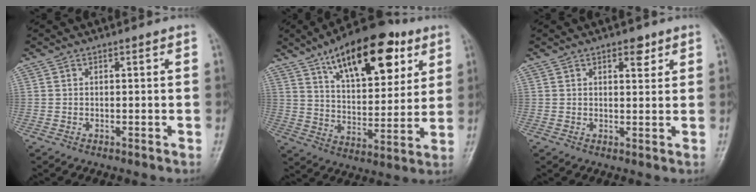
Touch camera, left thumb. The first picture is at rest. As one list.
[{"total": 21.0, "force": [11.2, 9.4, 15.1], "torque": [-0.195, -0.036, 0.183]}, {"total": 3.0, "force": [1.8, 1.4, 1.9], "torque": [-0.013, -0.008, 0.025]}]